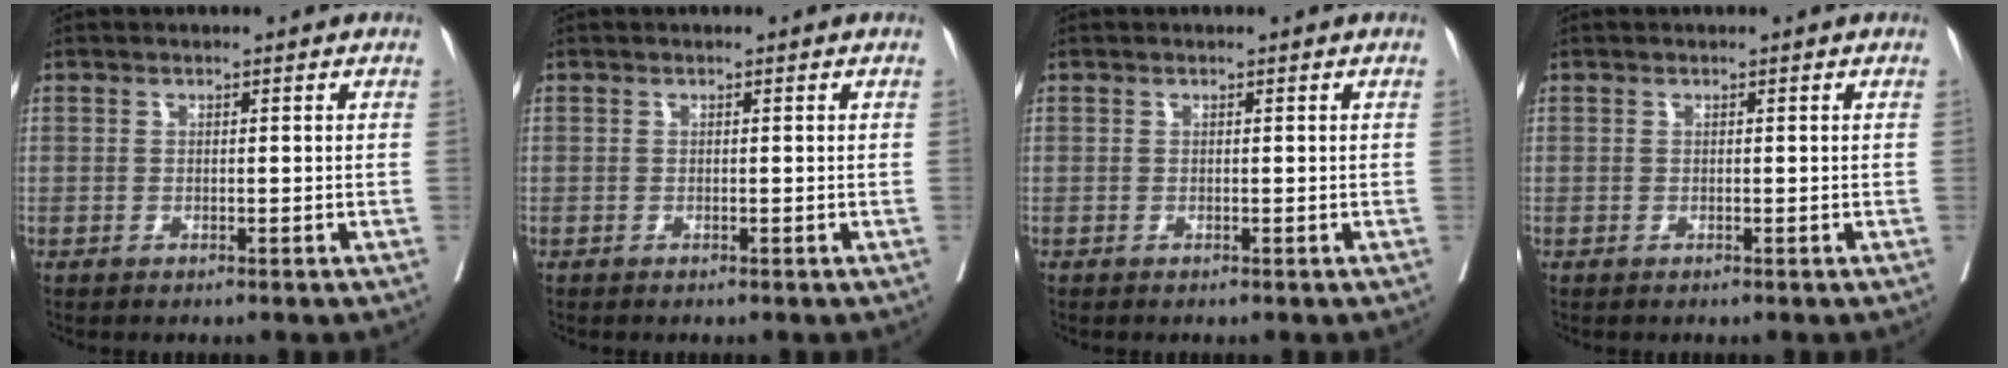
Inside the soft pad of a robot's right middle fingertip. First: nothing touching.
{"total": 0.0}
{"total": 0.0}
{"total": 0.0}